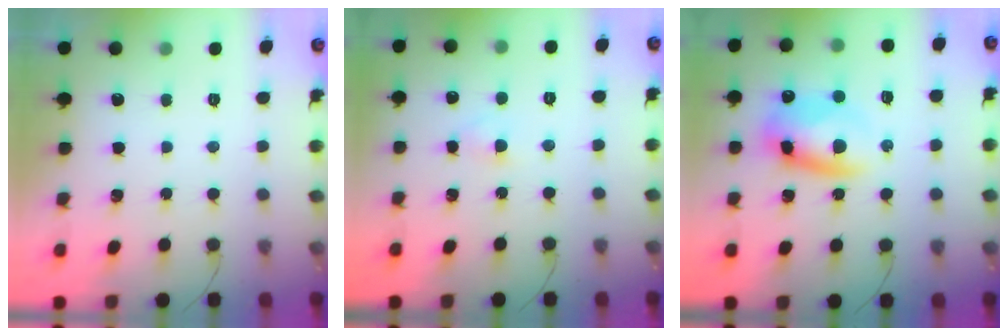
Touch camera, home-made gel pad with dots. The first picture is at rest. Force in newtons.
{"total": 2.1, "press": 1.9, "slide": 0.9}
{"total": 11.6, "press": 11.3, "slide": 2.4}